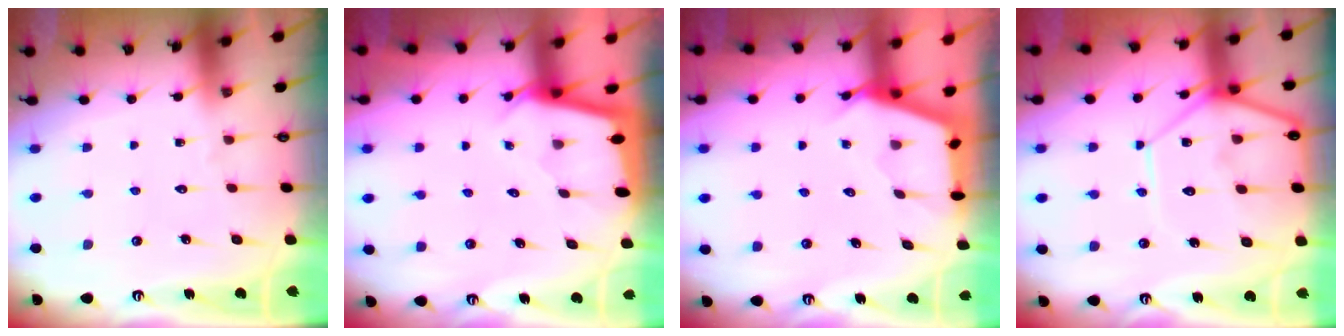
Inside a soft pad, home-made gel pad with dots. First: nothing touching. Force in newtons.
{"total": 2.1, "press": 2.1, "slide": 0.1}
{"total": 2.7, "press": 2.7, "slide": 0.4}
{"total": 12.2, "press": 12.1, "slide": 1.2}